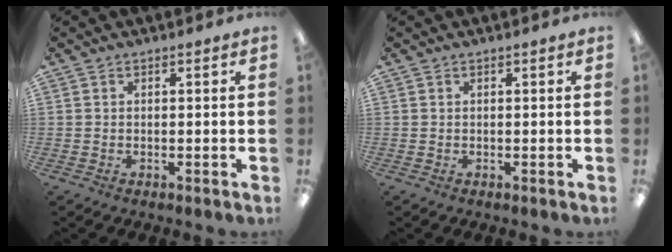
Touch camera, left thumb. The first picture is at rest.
{"total": 0.0}